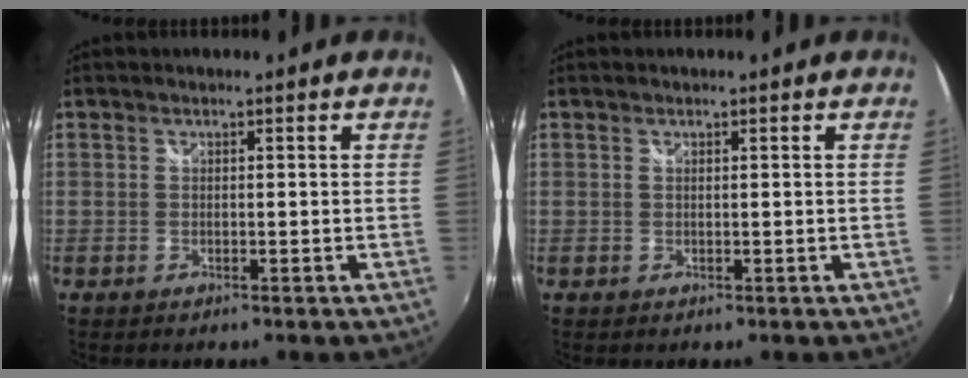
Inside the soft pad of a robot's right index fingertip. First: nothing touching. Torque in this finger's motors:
{"motor_torque": [-0.08, -0.01, 0.01, 0.01]}